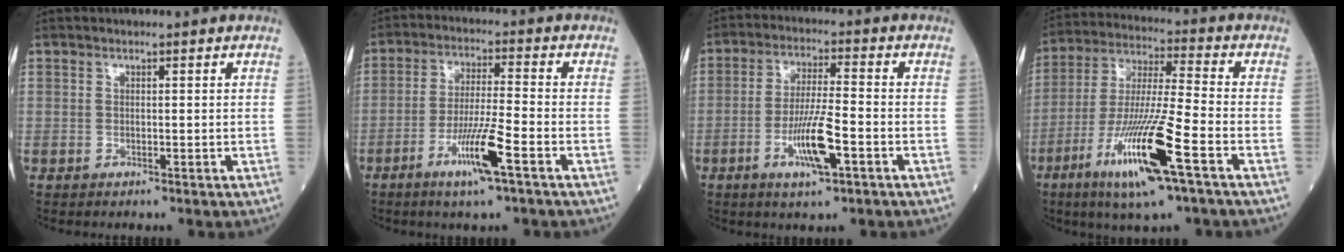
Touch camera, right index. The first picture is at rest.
{"total": 9.3, "force": [-4.7, 0.3, 8.0], "torque": [-0.157, -0.010, -0.086]}
{"total": 9.1, "force": [-3.6, 1.5, 8.2], "torque": [-0.160, -0.005, -0.062]}
{"total": 17.6, "force": [-8.3, 1.0, 15.5], "torque": [-0.332, -0.035, -0.154]}